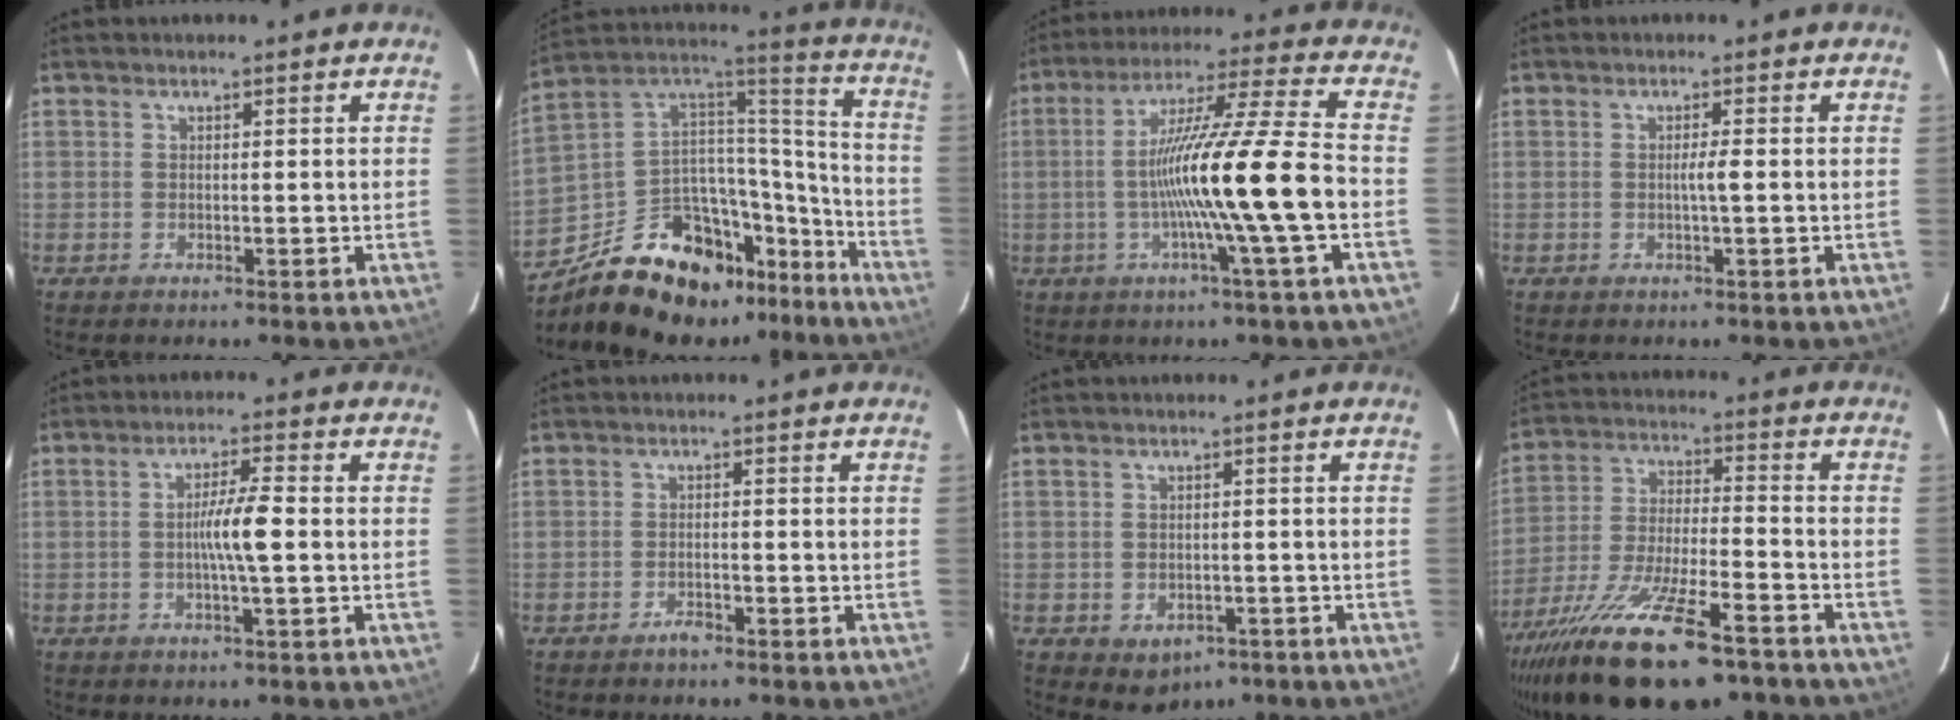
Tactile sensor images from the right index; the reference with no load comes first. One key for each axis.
{"total": 23.6, "fx": -17.5, "fy": 11.8, "fz": 10.6, "tx": -0.175, "ty": 0.062, "tz": -0.277}
{"total": 15.8, "fx": -3.1, "fy": -2.2, "fz": 15.4, "tx": -0.263, "ty": 0.000, "tz": -0.061}
{"total": 1.5, "fx": -0.2, "fy": -0.3, "fz": 1.5, "tx": -0.029, "ty": -0.001, "tz": -0.003}
{"total": 5.3, "fx": -0.5, "fy": -0.1, "fz": 5.2, "tx": -0.096, "ty": 0.002, "tz": -0.011}
{"total": 1.6, "fx": -1.2, "fy": 0.4, "fz": 0.9, "tx": -0.016, "ty": 0.001, "tz": -0.019}
{"total": 4.3, "fx": -2.2, "fy": 3.2, "fz": 1.8, "tx": -0.021, "ty": 0.002, "tz": -0.016}
{"total": 20.3, "fx": -14.1, "fy": 4.1, "fz": 14.1, "tx": -0.255, "ty": -0.033, "tz": -0.245}